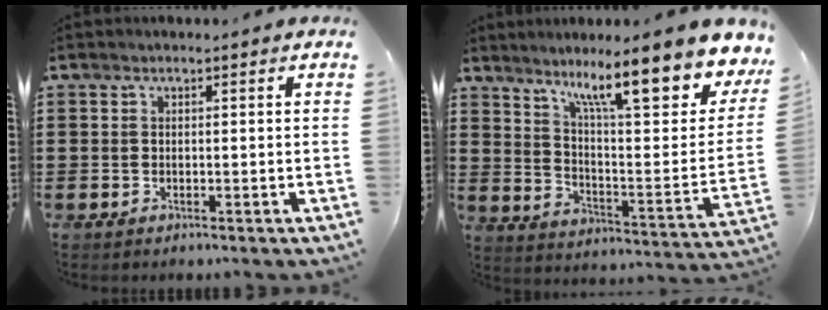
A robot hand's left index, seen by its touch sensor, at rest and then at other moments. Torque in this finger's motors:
{"motor_torque": [1.94, -0.20, 1.05, 0.21]}